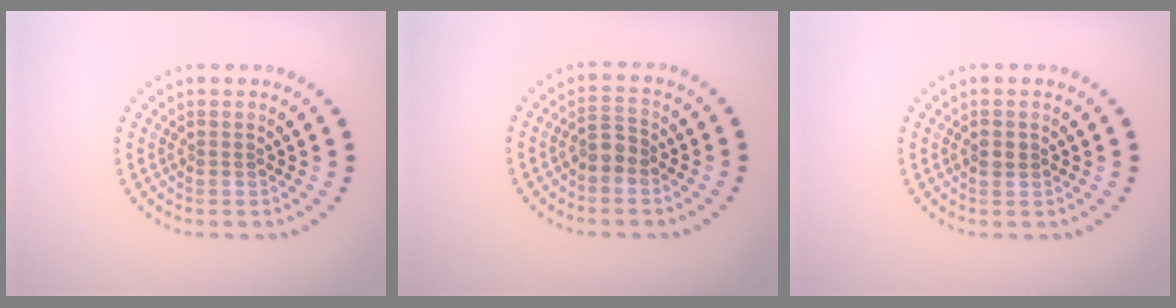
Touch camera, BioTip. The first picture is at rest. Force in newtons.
{"total": 2.0, "press": 1.7, "slide": 1.0}
{"total": 1.4, "press": 1.4, "slide": 0.2}